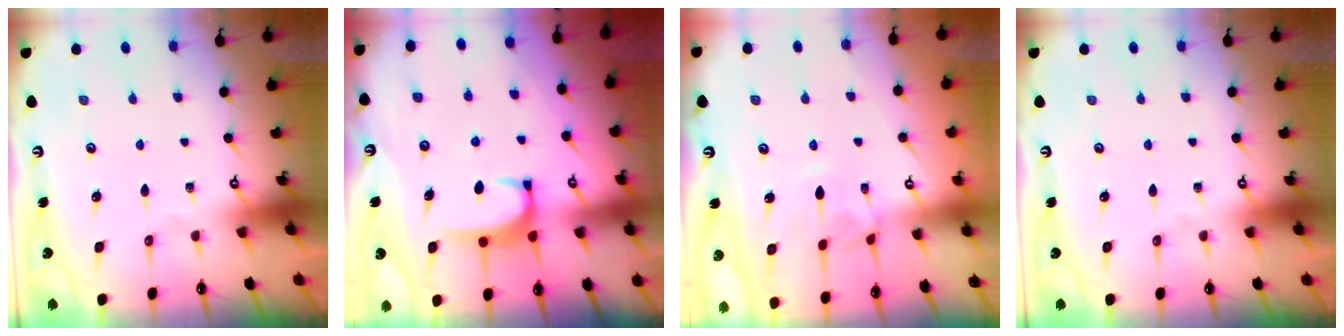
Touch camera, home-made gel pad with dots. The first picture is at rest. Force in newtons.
{"total": 2.8, "press": 2.7, "slide": 0.4}
{"total": 2.6, "press": 2.5, "slide": 0.6}
{"total": 0.0}